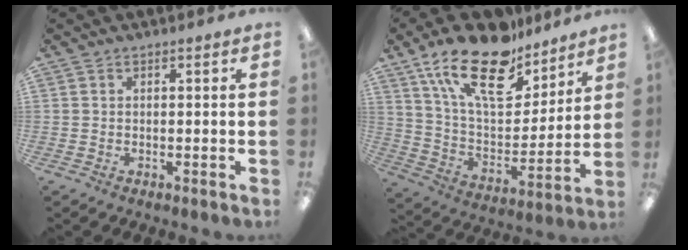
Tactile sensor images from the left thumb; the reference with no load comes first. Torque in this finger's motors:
{"motor_torque": [0.78, 0.72, 1.55, -1.22, 0.50]}